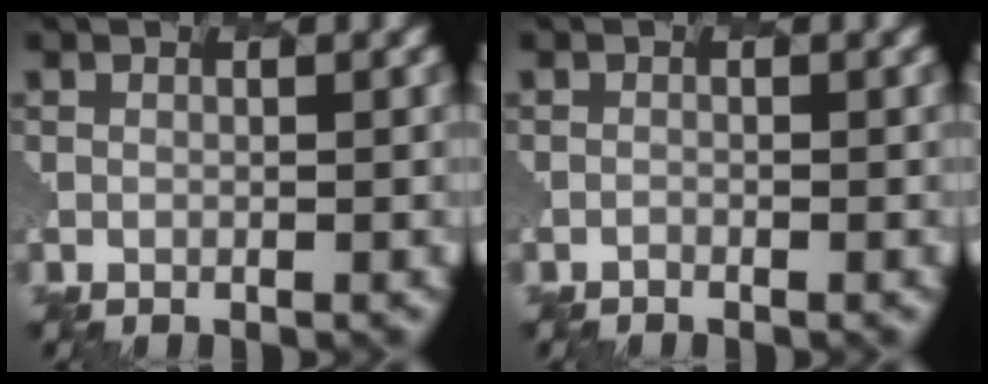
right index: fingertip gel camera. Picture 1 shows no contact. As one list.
[{"total": 1.2, "force": [-1.1, -0.2, -0.4], "torque": [-0.001, 0.004, -0.019]}]